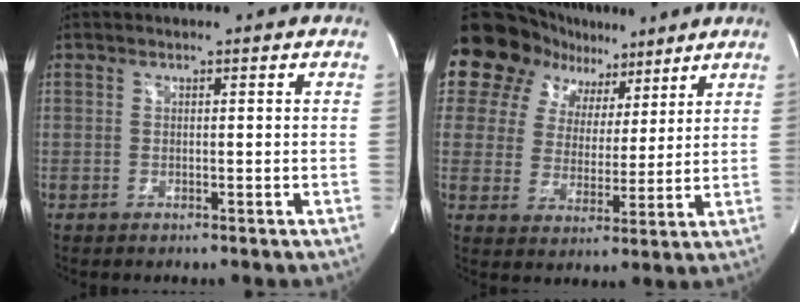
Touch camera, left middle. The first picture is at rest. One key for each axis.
{"total": 13.5, "fx": 9.3, "fy": 8.8, "fz": 4.2, "tx": -0.073, "ty": 0.038, "tz": 0.151}